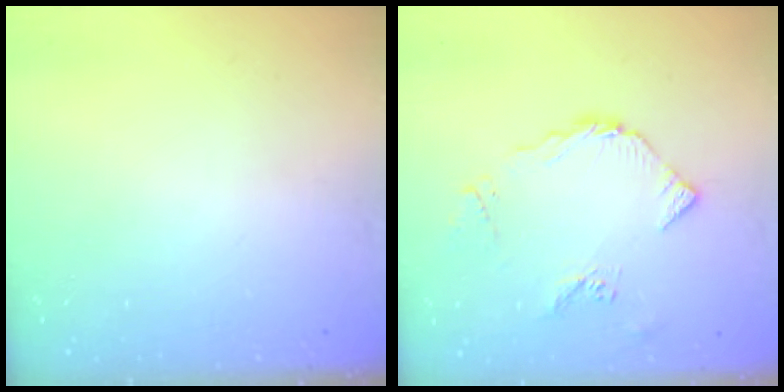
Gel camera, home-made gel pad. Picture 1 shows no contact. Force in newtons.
{"total": 7.9, "press": 7.8, "slide": 0.5}